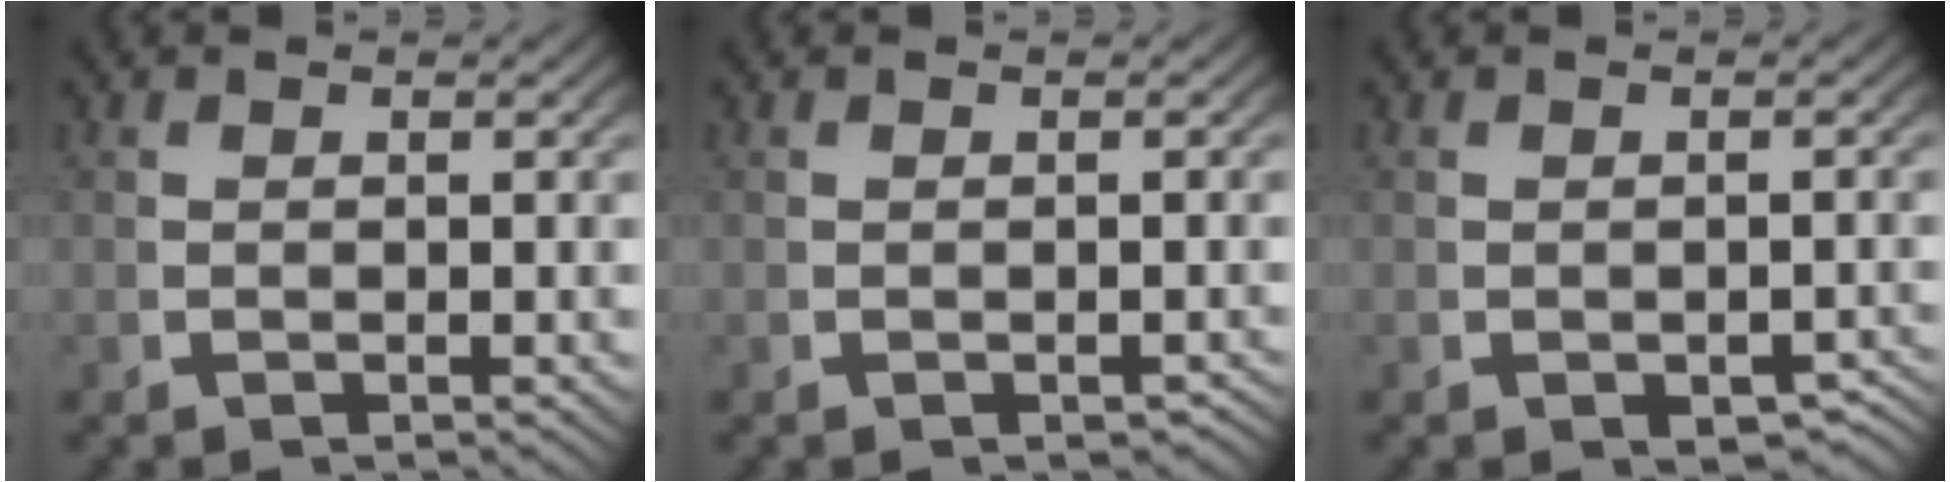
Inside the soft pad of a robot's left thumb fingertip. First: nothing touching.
{"total": 0.7, "force": [-0.7, 0.2, 0.2], "torque": [-0.004, -0.003, -0.008]}
{"total": 2.7, "force": [-1.6, 1.5, 1.5], "torque": [-0.025, -0.015, -0.017]}